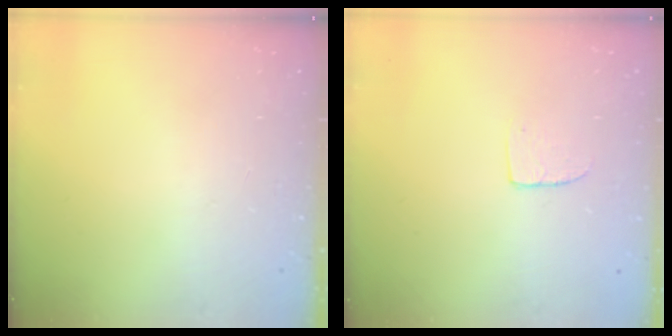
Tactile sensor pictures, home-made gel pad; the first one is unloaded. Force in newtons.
{"total": 4.3, "press": 4.3, "slide": 0.3}